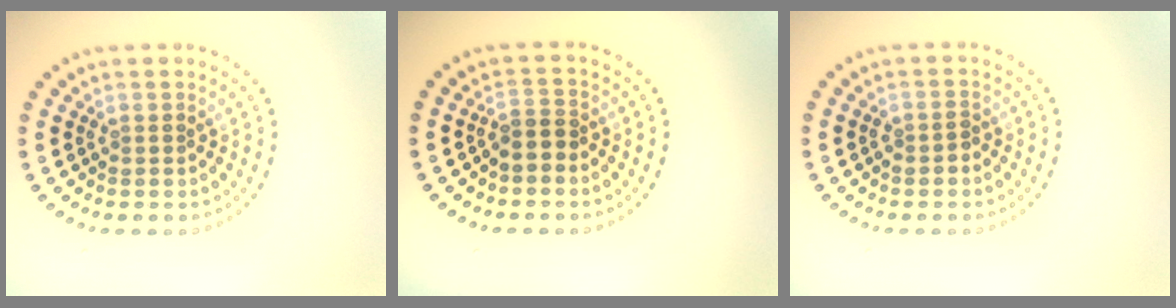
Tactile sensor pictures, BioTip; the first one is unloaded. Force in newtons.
{"total": 1.5, "press": 1.0, "slide": 1.0}
{"total": 1.1, "press": 1.0, "slide": 0.4}